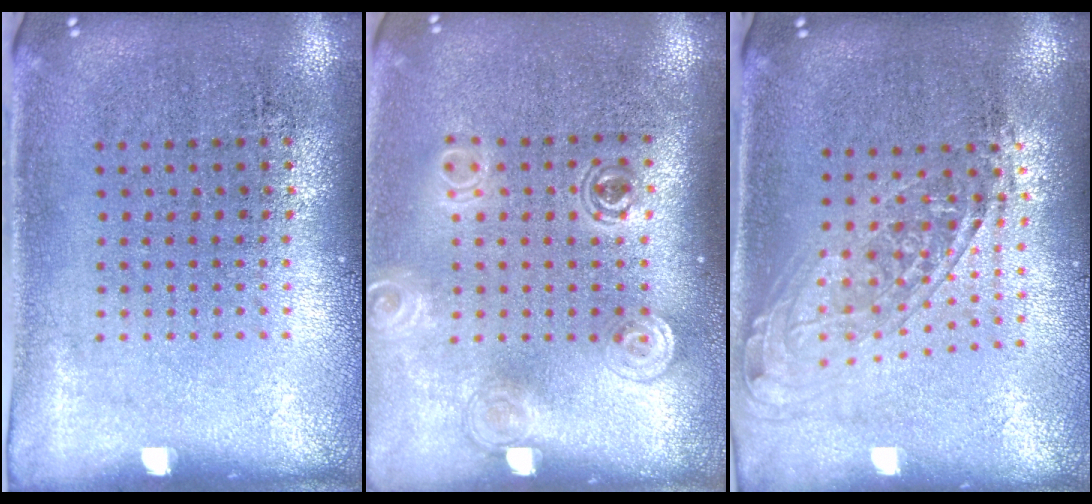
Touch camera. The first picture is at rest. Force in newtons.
{"total": 1.4, "press": 1.2, "slide": 0.7}
{"total": 1.6, "press": 1.3, "slide": 0.9}